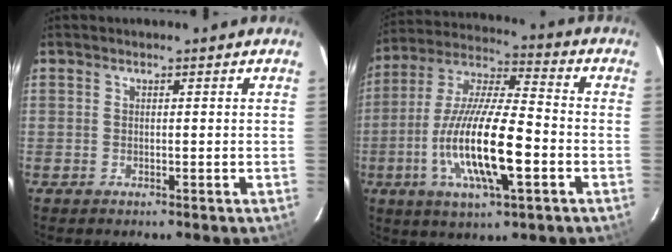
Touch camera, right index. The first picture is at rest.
{"total": 17.5, "force": [-5.1, 4.1, 16.2], "torque": [-0.322, -0.014, -0.096]}